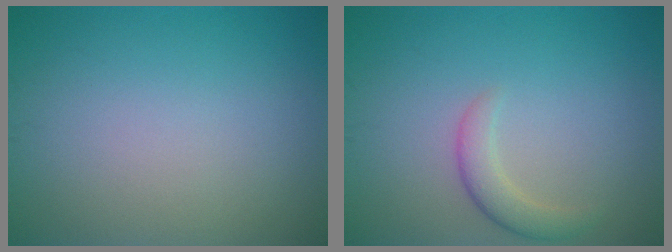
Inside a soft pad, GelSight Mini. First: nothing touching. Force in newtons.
{"total": 2.2, "press": 2.2, "slide": 0.2}